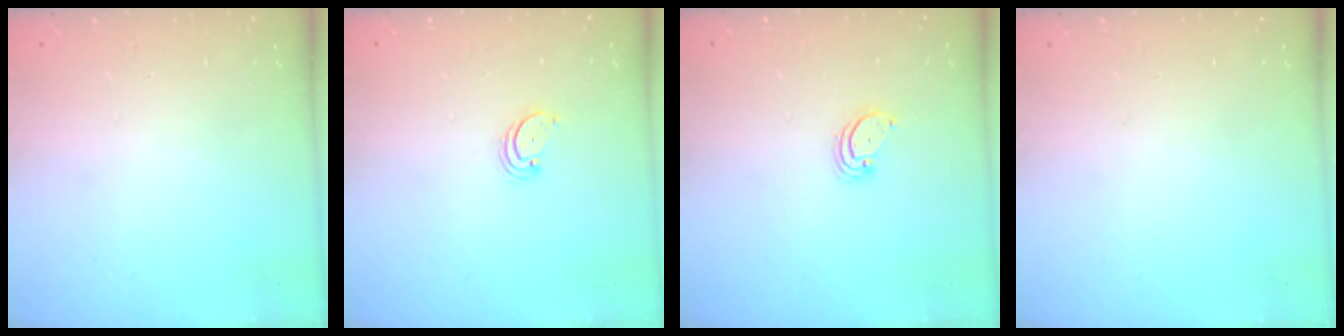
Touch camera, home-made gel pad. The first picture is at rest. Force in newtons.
{"total": 2.2, "press": 2.2, "slide": 0.2}
{"total": 2.2, "press": 2.2, "slide": 0.3}
{"total": 0.0}